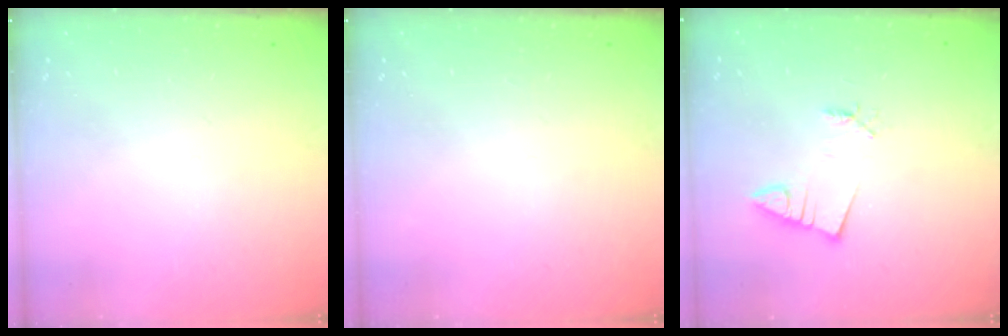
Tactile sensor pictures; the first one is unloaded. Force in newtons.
{"total": 0.0}
{"total": 2.1, "press": 2.1, "slide": 0.2}